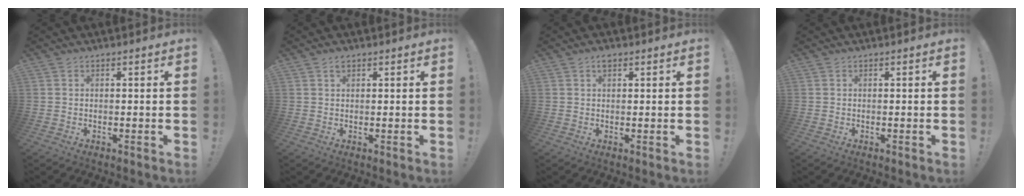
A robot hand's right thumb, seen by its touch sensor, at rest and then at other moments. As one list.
[{"total": 0.9, "force": [0.6, 0.5, 0.5], "torque": [-0.010, 0.001, 0.012]}, {"total": 1.5, "force": [0.9, 0.8, 0.9], "torque": [-0.011, -0.001, 0.014]}, {"total": 0.0}]